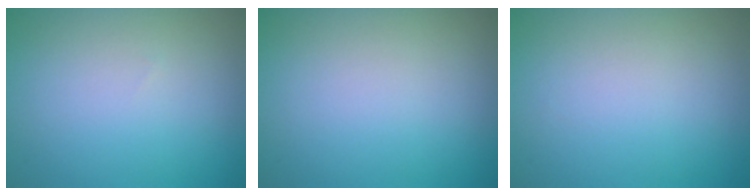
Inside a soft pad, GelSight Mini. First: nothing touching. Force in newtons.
{"total": 0.0}
{"total": 0.0}